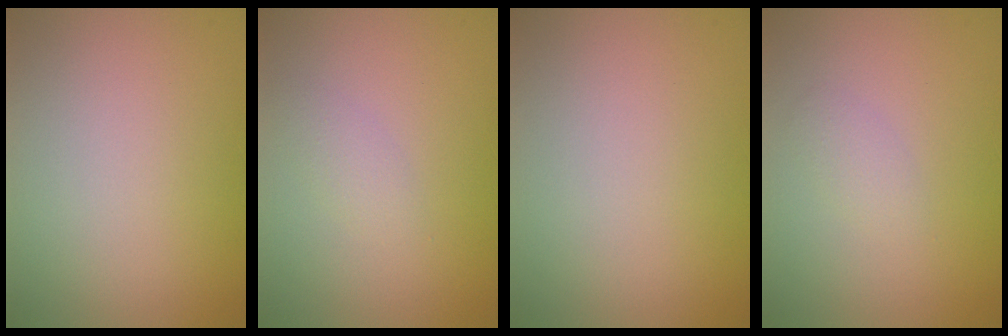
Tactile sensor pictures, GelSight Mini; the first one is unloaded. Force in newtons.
{"total": 1.2, "press": 1.2, "slide": 0.1}
{"total": 0.0}
{"total": 1.1, "press": 1.1, "slide": 0.1}